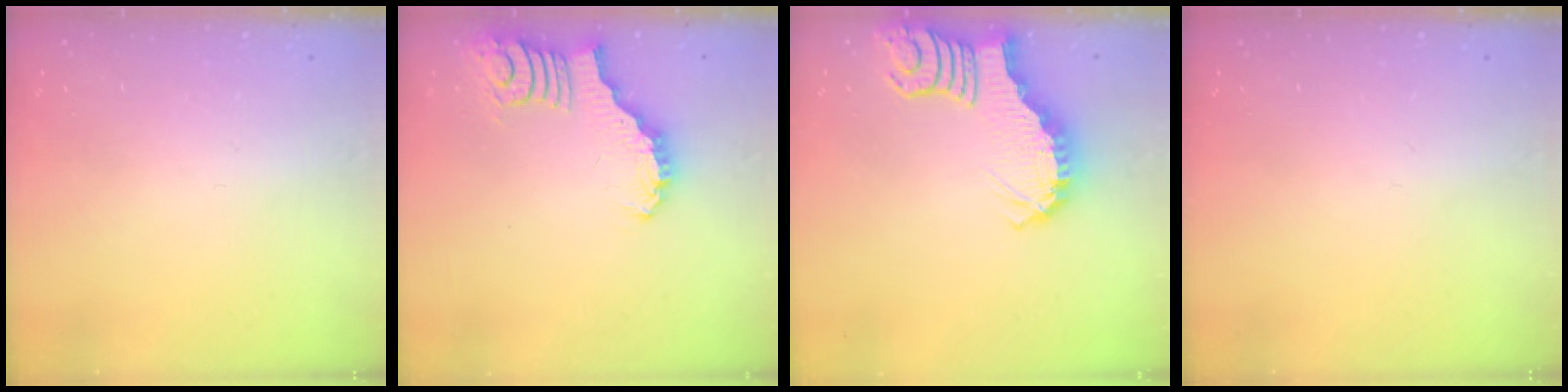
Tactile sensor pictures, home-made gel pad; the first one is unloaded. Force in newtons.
{"total": 3.3, "press": 3.3, "slide": 0.4}
{"total": 2.8, "press": 2.8, "slide": 0.5}
{"total": 0.0}